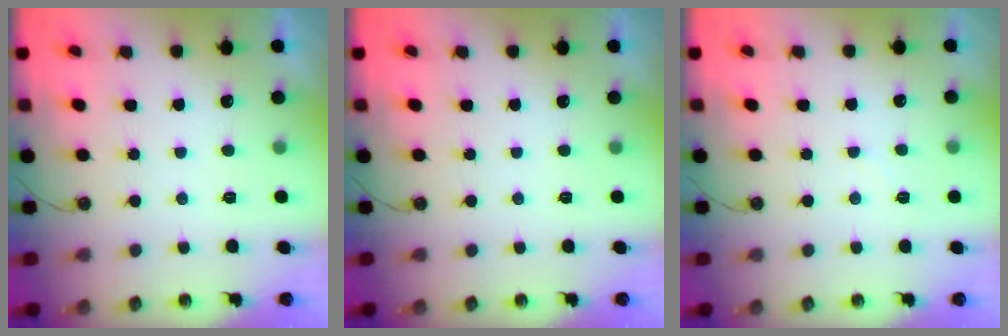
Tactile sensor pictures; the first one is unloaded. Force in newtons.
{"total": 0.0}
{"total": 4.8, "press": 4.8, "slide": 0.6}